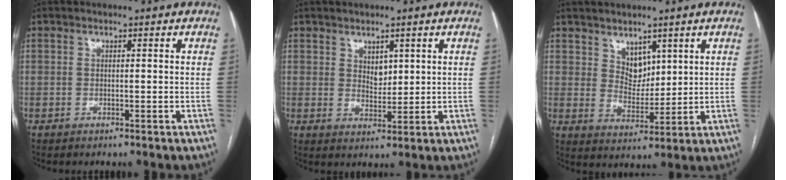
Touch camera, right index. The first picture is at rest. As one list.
[{"total": 2.9, "force": [1.4, 1.9, 1.8], "torque": [-0.030, -0.003, 0.031]}, {"total": 4.7, "force": [2.9, 3.0, 2.1], "torque": [-0.033, -0.004, 0.062]}]